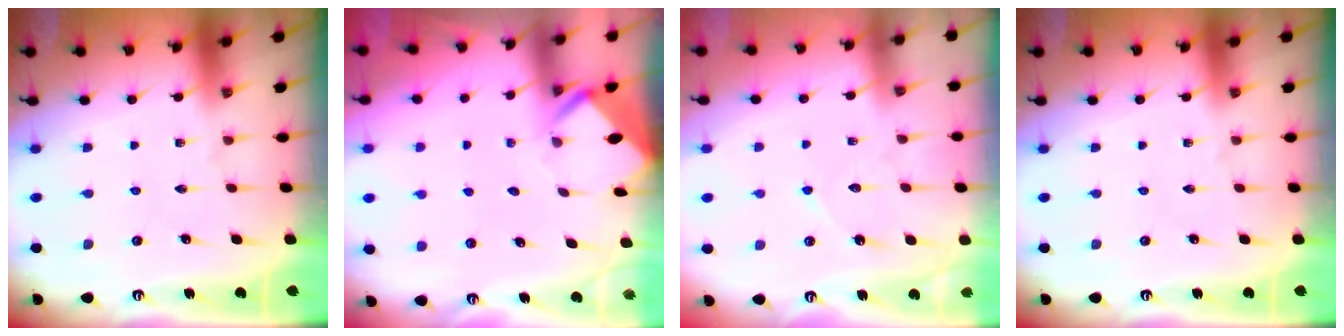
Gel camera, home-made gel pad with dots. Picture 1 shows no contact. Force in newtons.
{"total": 3.9, "press": 3.9, "slide": 0.3}
{"total": 4.9, "press": 4.9, "slide": 0.6}
{"total": 0.0}